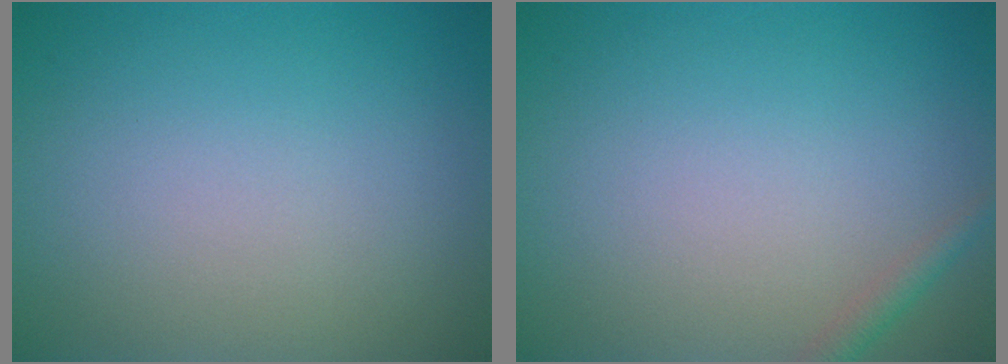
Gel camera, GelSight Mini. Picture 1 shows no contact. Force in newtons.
{"total": 1.2, "press": 1.2, "slide": 0.0}